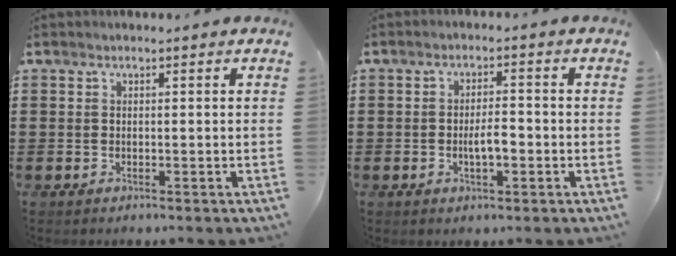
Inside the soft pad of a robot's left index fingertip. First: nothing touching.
{"total": 3.6, "force": [-0.8, 1.2, 3.3], "torque": [-0.059, 0.004, -0.016]}